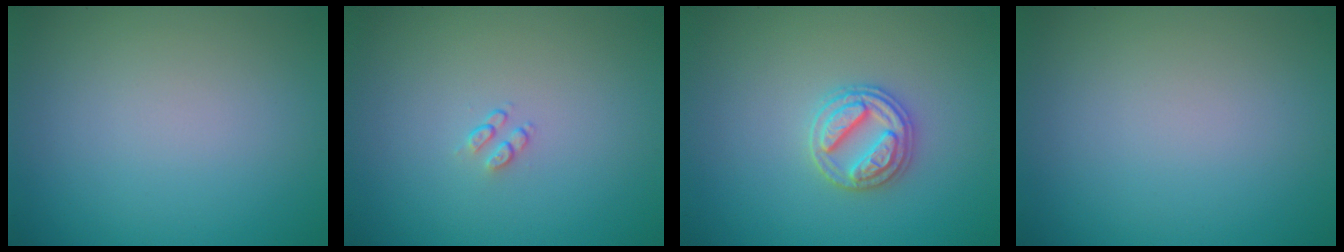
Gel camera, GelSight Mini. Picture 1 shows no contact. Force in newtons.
{"total": 0.9, "press": 0.6, "slide": 0.7}
{"total": 2.9, "press": 2.8, "slide": 0.4}
{"total": 0.0}